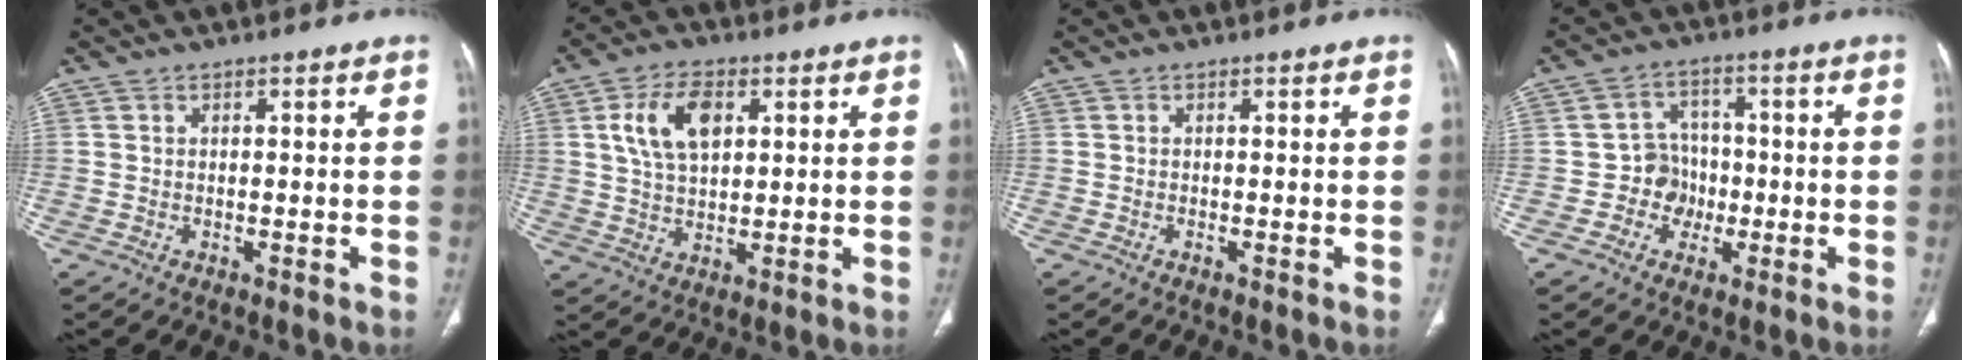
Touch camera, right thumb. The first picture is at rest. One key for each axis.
{"total": 9.9, "fx": 3.1, "fy": 5.7, "fz": 7.4, "tx": -0.129, "ty": -0.005, "tz": 0.059}
{"total": 0.0}
{"total": 5.8, "fx": -1.5, "fy": 5.4, "fz": 1.5, "tx": 0.015, "ty": 0.019, "tz": -0.031}